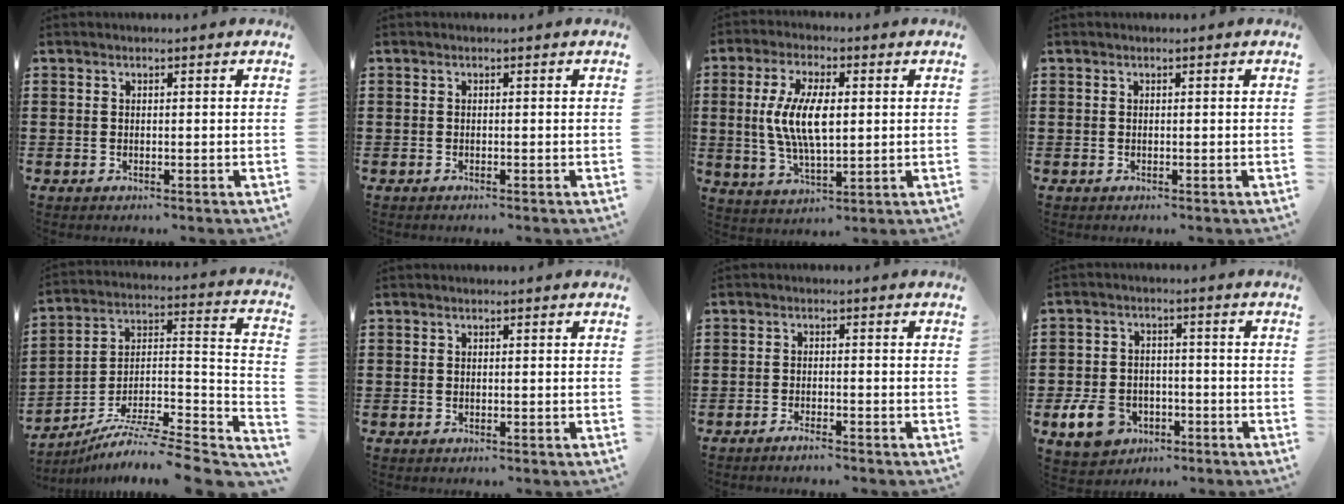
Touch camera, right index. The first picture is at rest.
{"total": 0.0}
{"total": 9.4, "force": [0.6, 3.9, 8.5], "torque": [-0.187, 0.003, 0.004]}
{"total": 0.0}
{"total": 7.5, "force": [-6.0, 0.7, 4.4], "torque": [-0.070, -0.005, -0.122]}
{"total": 0.0}
{"total": 1.4, "force": [-1.4, 0.0, 0.4], "torque": [-0.008, 0.002, -0.026]}
{"total": 6.7, "force": [-3.3, 4.8, 3.4], "torque": [-0.095, 0.007, -0.067]}